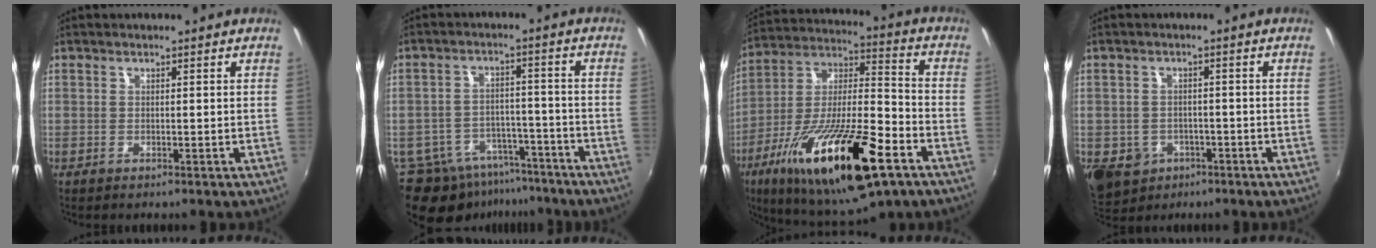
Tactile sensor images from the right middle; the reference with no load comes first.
{"total": 13.9, "force": [-10.3, 8.0, 4.9], "torque": [-0.121, 0.009, -0.137]}
{"total": 26.5, "force": [-13.3, 7.4, 21.7], "torque": [-0.385, -0.049, -0.224]}
{"total": 11.1, "force": [-4.5, 9.1, 4.4], "torque": [-0.129, -0.014, -0.055]}